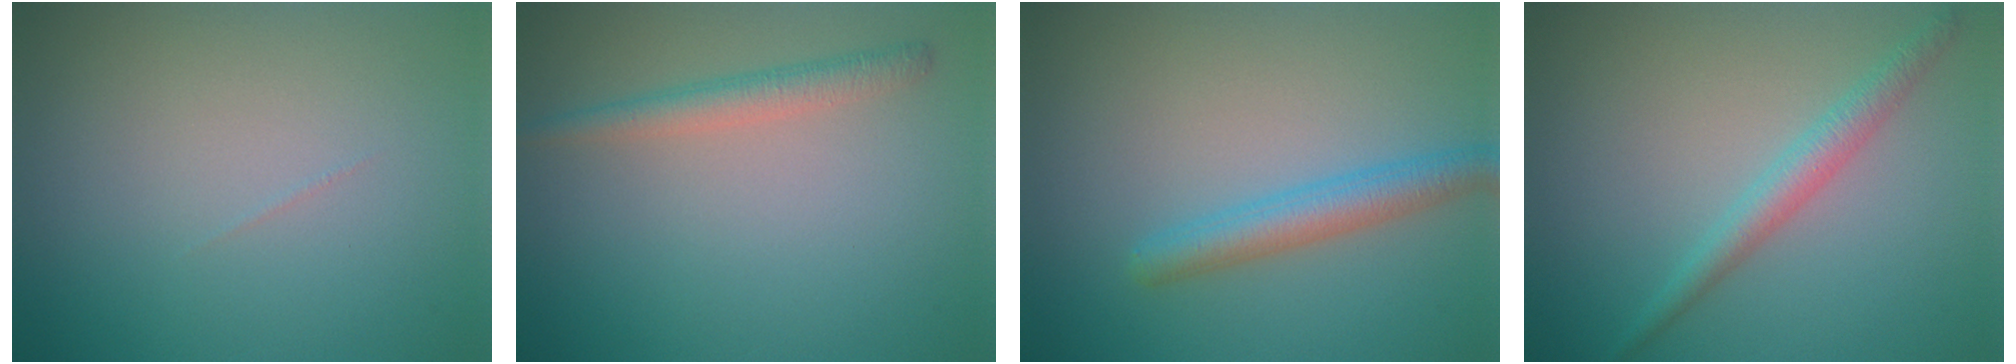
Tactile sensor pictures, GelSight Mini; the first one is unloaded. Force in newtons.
{"total": 2.1, "press": 2.1, "slide": 0.1}
{"total": 3.1, "press": 3.1, "slide": 0.1}
{"total": 2.4, "press": 2.4, "slide": 0.0}